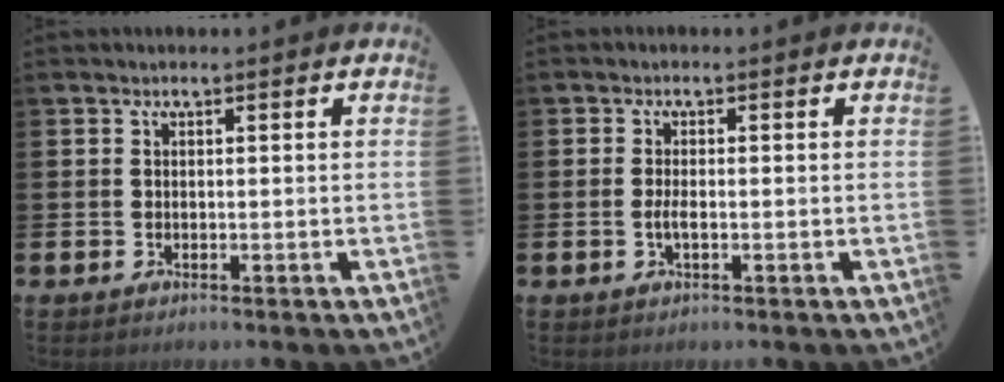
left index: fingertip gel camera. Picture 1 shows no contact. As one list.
[{"total": 1.5, "force": [-0.3, 0.4, 1.4], "torque": [-0.027, 0.002, -0.006]}]